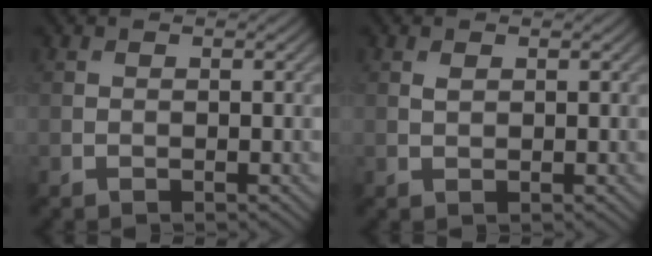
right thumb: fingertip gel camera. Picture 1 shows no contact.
{"total": 0.9, "force": [0.4, 0.4, 0.6], "torque": [-0.017, -0.001, 0.010]}